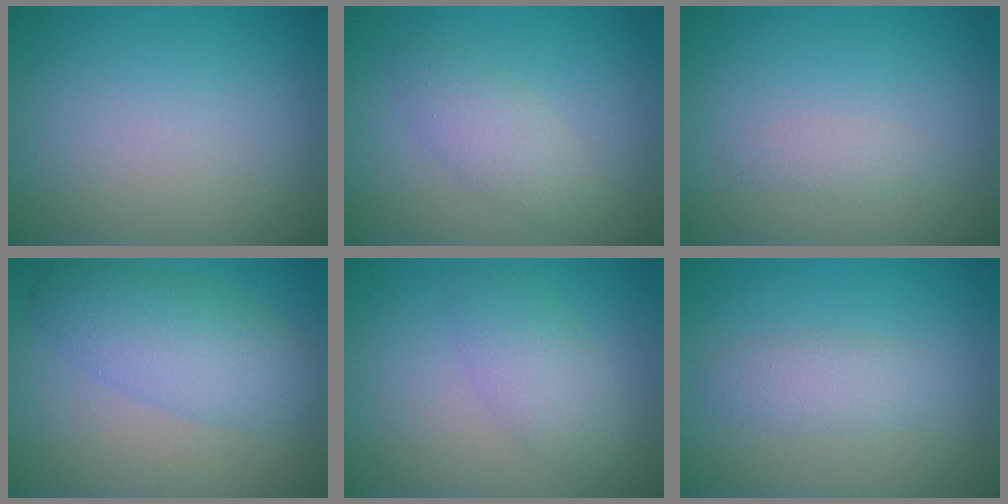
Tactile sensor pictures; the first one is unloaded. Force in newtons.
{"total": 2.5, "press": 2.5, "slide": 0.2}
{"total": 1.0, "press": 1.0, "slide": 0.1}
{"total": 5.0, "press": 5.0, "slide": 0.1}
{"total": 3.2, "press": 3.2, "slide": 0.1}
{"total": 2.3, "press": 2.3, "slide": 0.0}